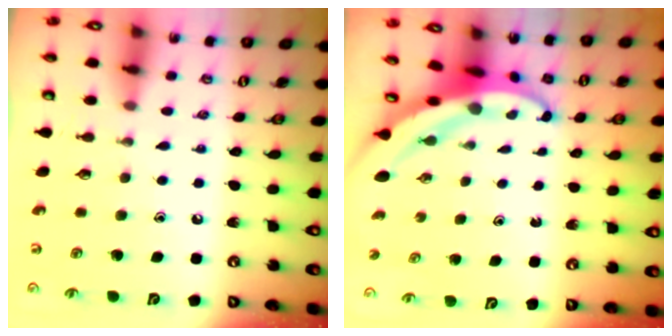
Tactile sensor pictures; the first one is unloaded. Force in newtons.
{"total": 4.5, "press": 4.5, "slide": 0.5}